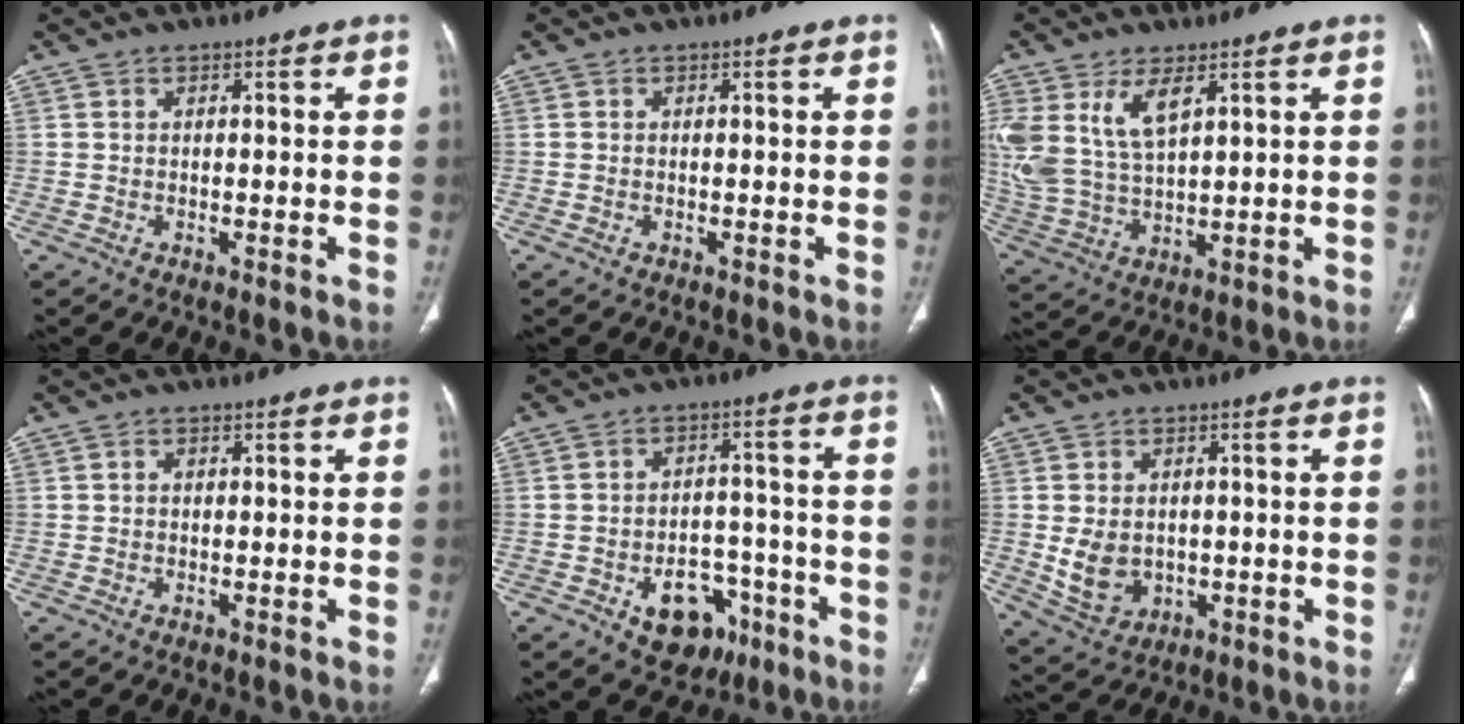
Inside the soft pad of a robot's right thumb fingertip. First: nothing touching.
{"total": 0.0}
{"total": 12.3, "force": [5.5, 6.1, 9.1], "torque": [-0.201, -0.016, 0.126]}
{"total": 0.7, "force": [0.2, 0.6, 0.3], "torque": [-0.001, 0.001, 0.003]}
{"total": 10.9, "force": [-5.3, 7.6, 5.7], "torque": [-0.042, 0.041, -0.063]}
{"total": 7.3, "force": [-0.3, 5.7, 4.5], "torque": [-0.064, -0.004, 0.017]}